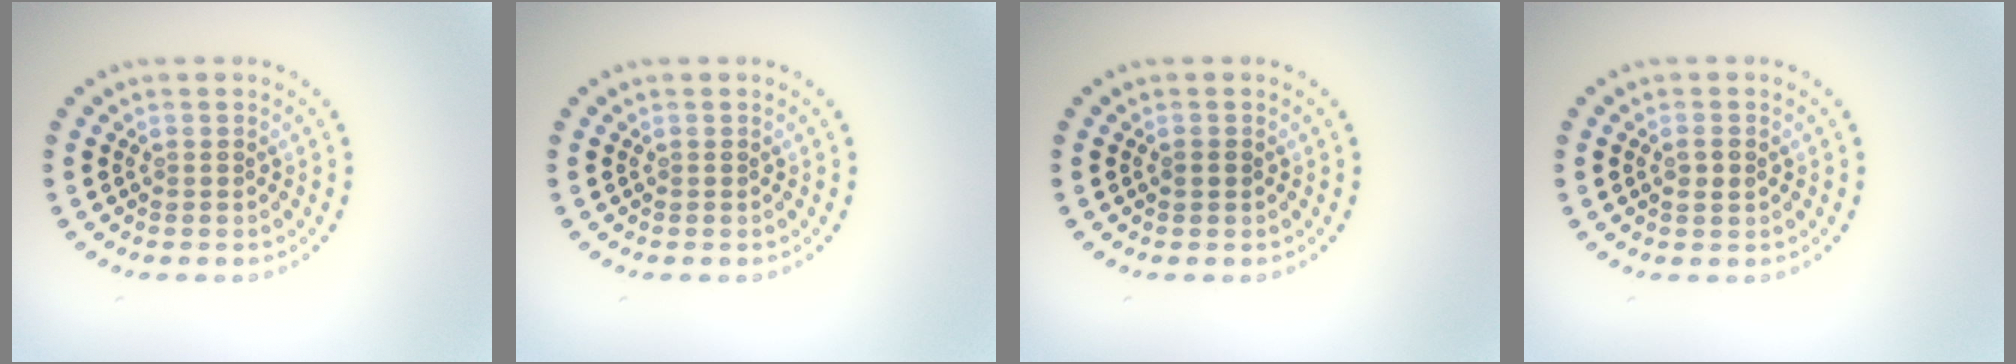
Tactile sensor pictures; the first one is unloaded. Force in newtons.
{"total": 0.0}
{"total": 0.9, "press": 0.9, "slide": 0.2}
{"total": 1.1, "press": 1.1, "slide": 0.2}